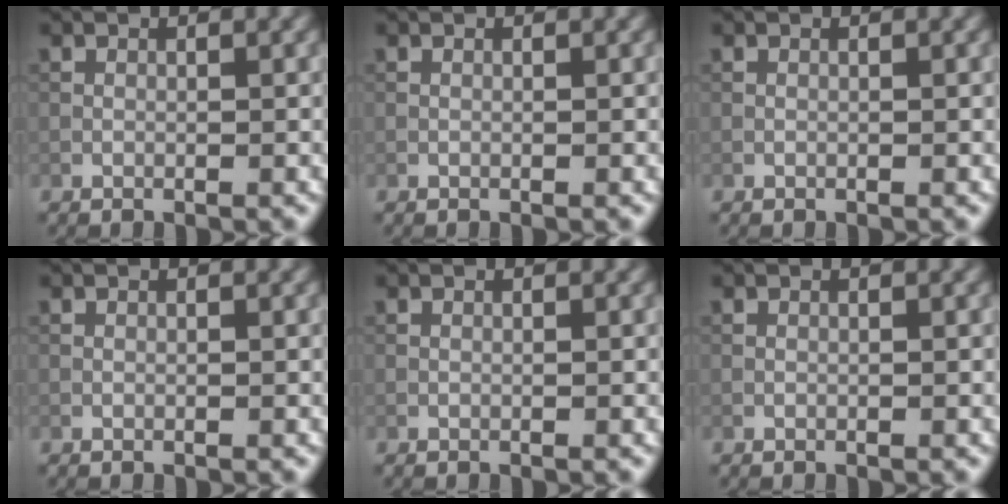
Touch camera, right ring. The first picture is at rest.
{"total": 0.0}
{"total": 0.0}
{"total": 0.0}
{"total": 0.0}
{"total": 0.0}